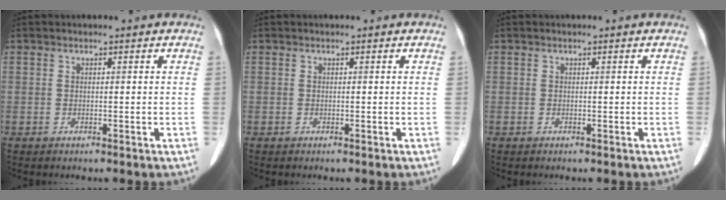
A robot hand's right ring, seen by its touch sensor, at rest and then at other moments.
{"total": 0.0}
{"total": 0.0}